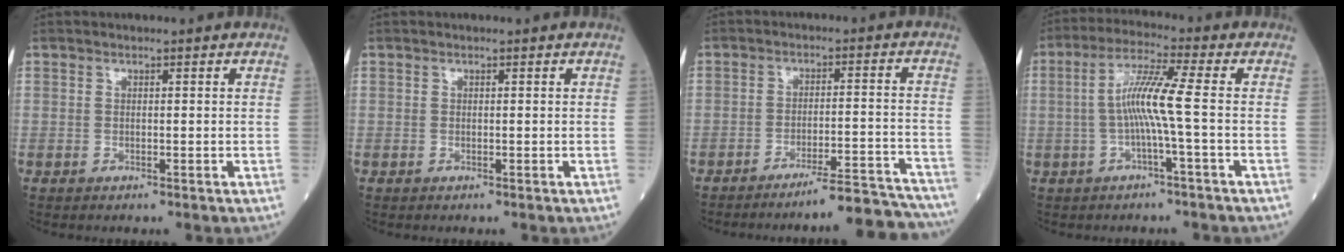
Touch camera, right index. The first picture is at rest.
{"total": 0.0}
{"total": 12.8, "force": [-12.4, -0.3, 3.4], "torque": [-0.016, 0.022, -0.168]}
{"total": 7.1, "force": [-0.7, -0.8, 7.1], "torque": [-0.141, 0.015, -0.015]}